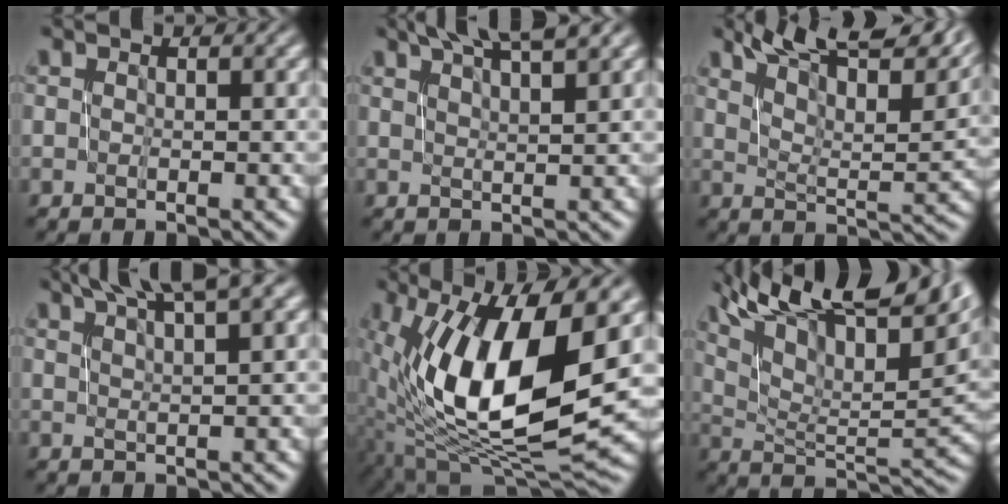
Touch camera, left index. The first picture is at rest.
{"total": 6.0, "force": [4.3, 0.9, 4.0], "torque": [-0.043, 0.017, 0.056]}
{"total": 13.1, "force": [10.0, 3.2, 7.8], "torque": [-0.126, 0.028, 0.139]}
{"total": 5.9, "force": [4.0, 0.8, 4.3], "torque": [-0.050, 0.015, 0.064]}
{"total": 14.1, "force": [1.4, 5.8, 12.8], "torque": [-0.230, -0.005, 0.019]}
{"total": 16.3, "force": [10.1, 5.5, 11.6], "torque": [-0.197, 0.047, 0.169]}